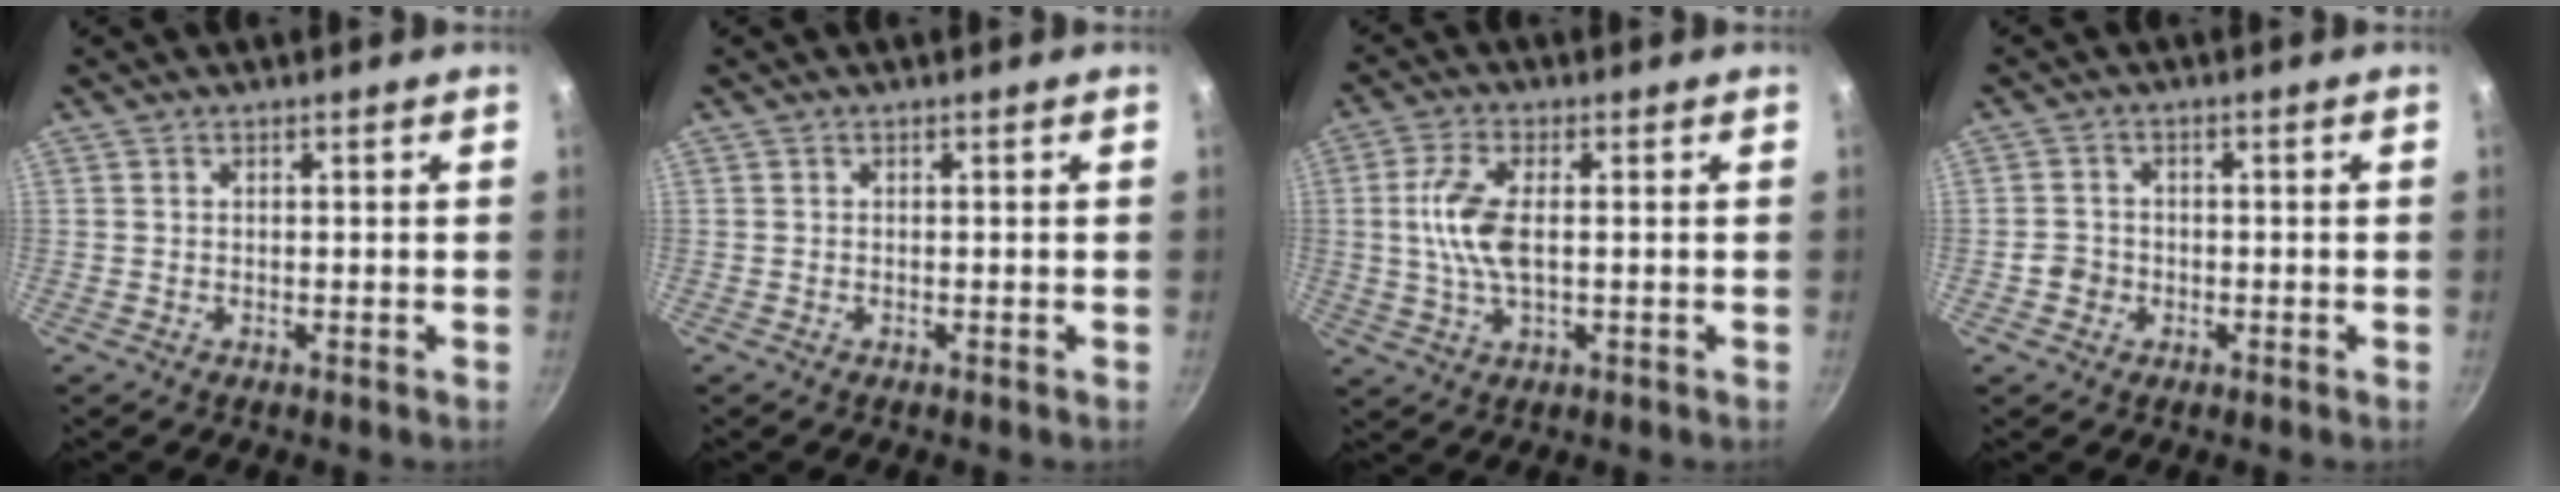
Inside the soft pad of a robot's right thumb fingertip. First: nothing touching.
{"total": 0.0}
{"total": 8.6, "force": [0.6, 3.8, 7.8], "torque": [-0.177, -0.001, 0.012]}
{"total": 3.0, "force": [-0.9, 2.7, 0.9], "torque": [-0.001, 0.009, -0.021]}